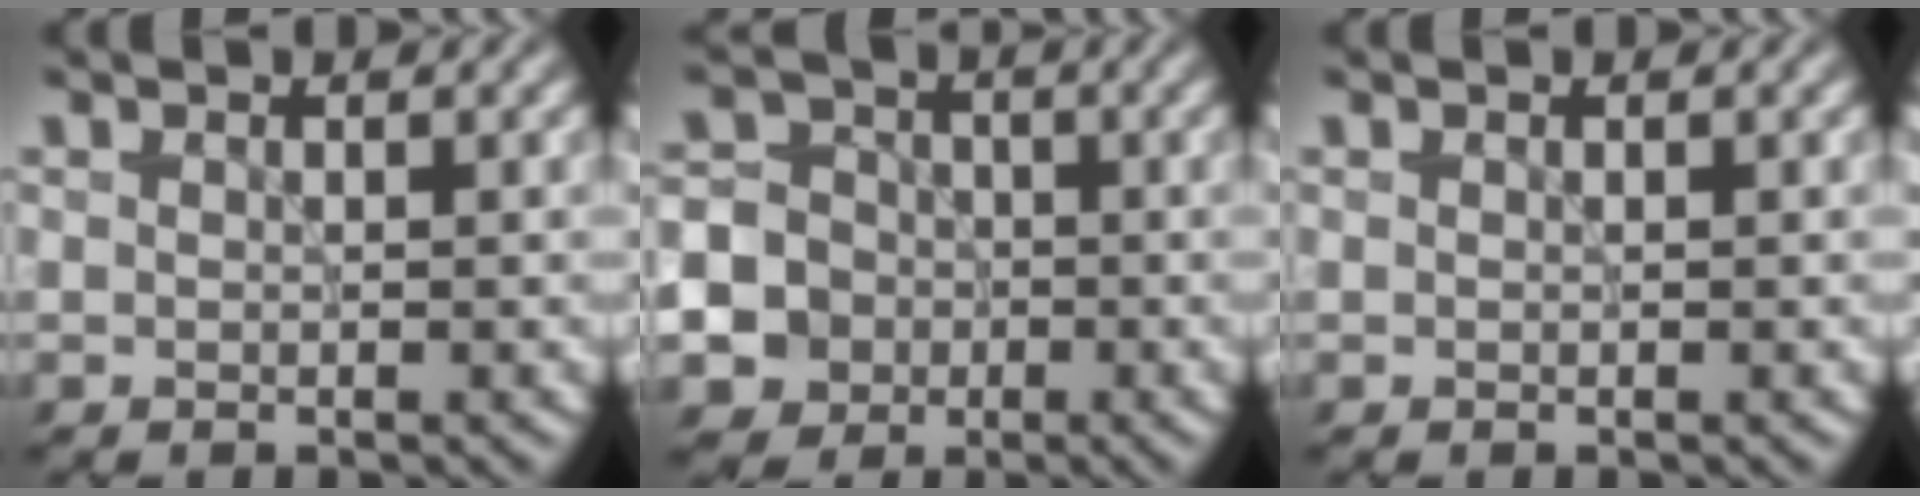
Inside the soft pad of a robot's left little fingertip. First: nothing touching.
{"total": 11.6, "force": [-4.4, 10.4, 2.4], "torque": [-0.073, -0.027, -0.098]}
{"total": 0.0}